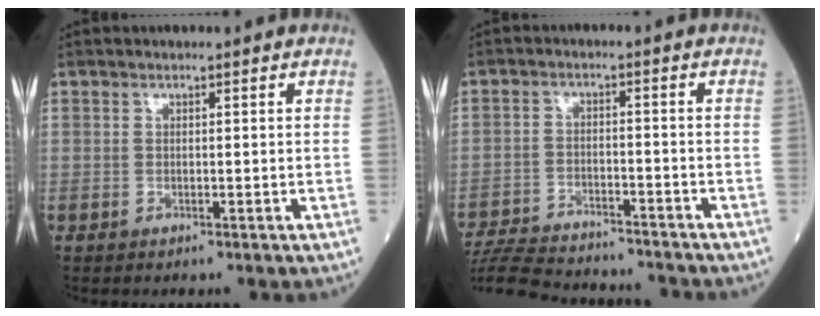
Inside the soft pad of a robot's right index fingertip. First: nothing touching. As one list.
[{"total": 15.7, "force": [-14.6, 2.9, 5.0], "torque": [-0.110, -0.007, -0.222]}]